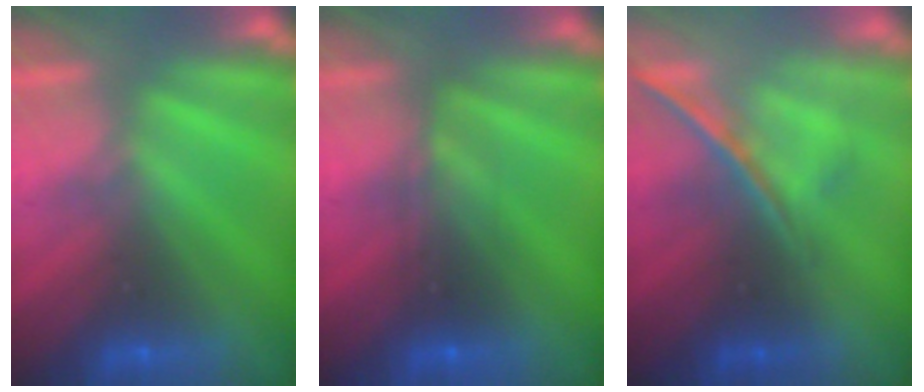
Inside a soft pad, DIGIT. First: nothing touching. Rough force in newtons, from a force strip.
{"total": 2.4}
{"total": 1.7}